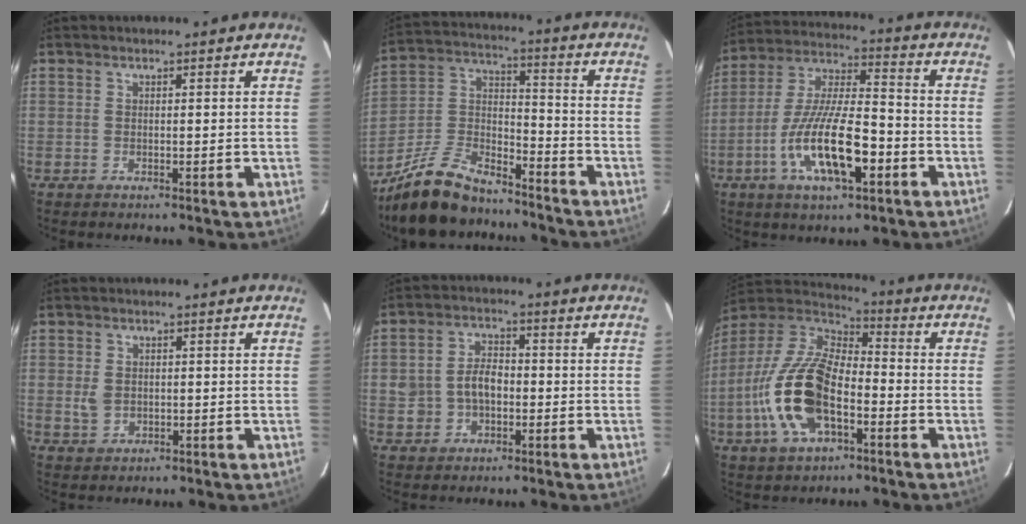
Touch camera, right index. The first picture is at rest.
{"total": 15.4, "force": [-12.0, 5.9, 7.6], "torque": [-0.176, 0.014, -0.216]}
{"total": 16.0, "force": [-6.2, 4.8, 13.9], "torque": [-0.281, -0.011, -0.113]}
{"total": 3.2, "force": [-0.1, 2.6, 1.7], "torque": [-0.035, -0.002, 0.004]}
{"total": 6.2, "force": [-1.0, 4.8, 3.9], "torque": [-0.078, 0.016, -0.007]}
{"total": 18.5, "force": [-5.9, 8.9, 15.0], "torque": [-0.321, -0.012, -0.115]}